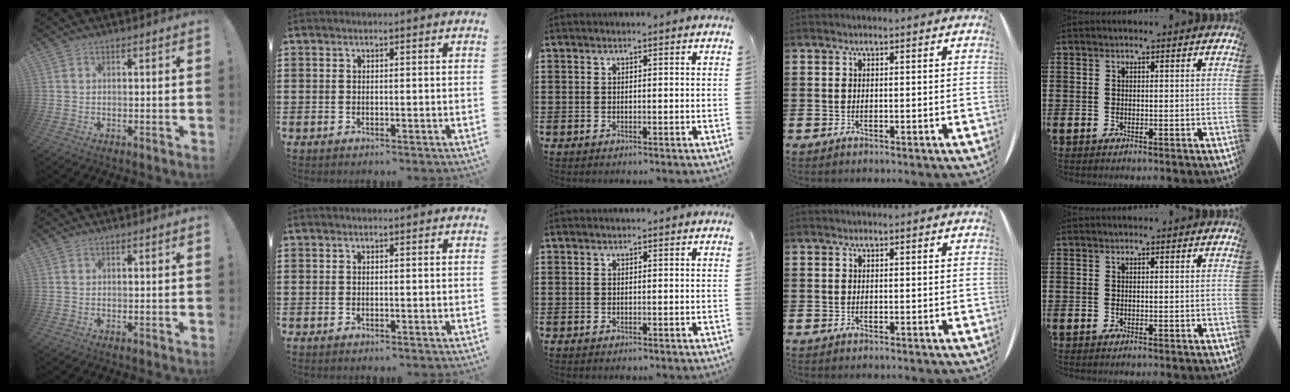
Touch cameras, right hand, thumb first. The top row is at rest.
{}